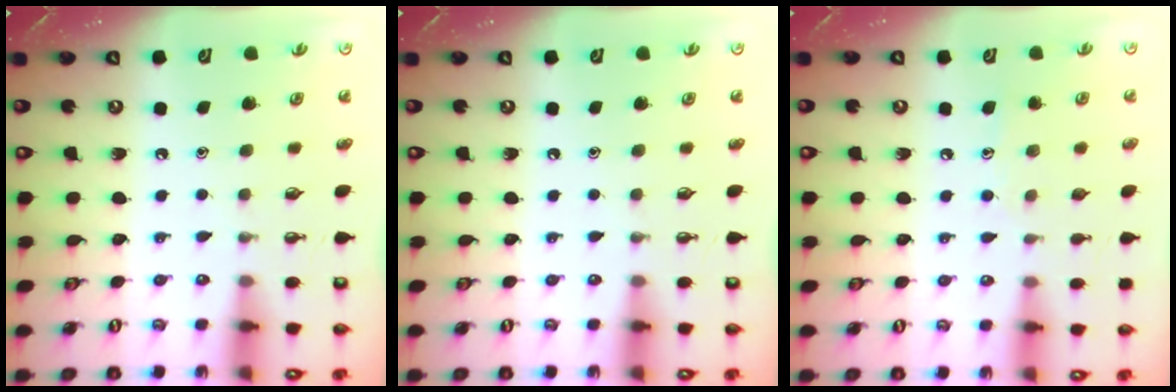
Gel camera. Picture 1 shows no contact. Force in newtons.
{"total": 0.0}
{"total": 6.2, "press": 6.2, "slide": 0.6}